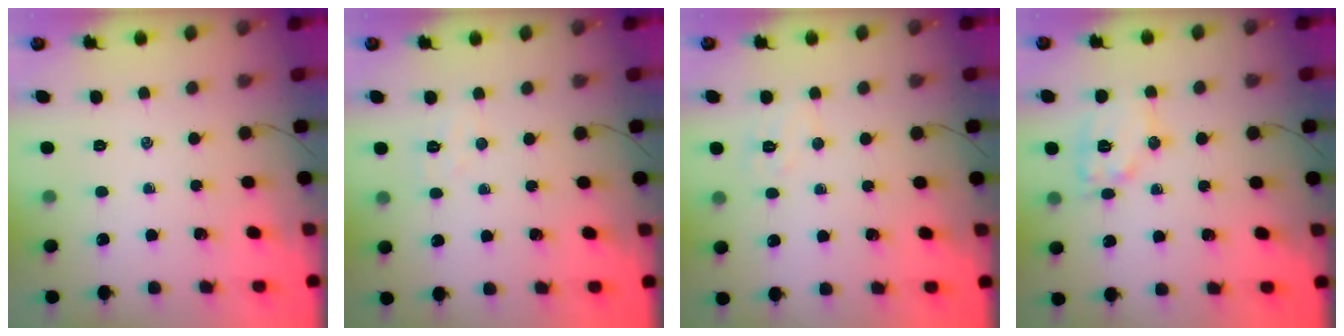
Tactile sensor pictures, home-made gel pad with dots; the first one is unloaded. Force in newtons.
{"total": 3.8, "press": 3.7, "slide": 0.8}
{"total": 5.5, "press": 5.4, "slide": 1.2}
{"total": 10.7, "press": 10.7, "slide": 0.4}